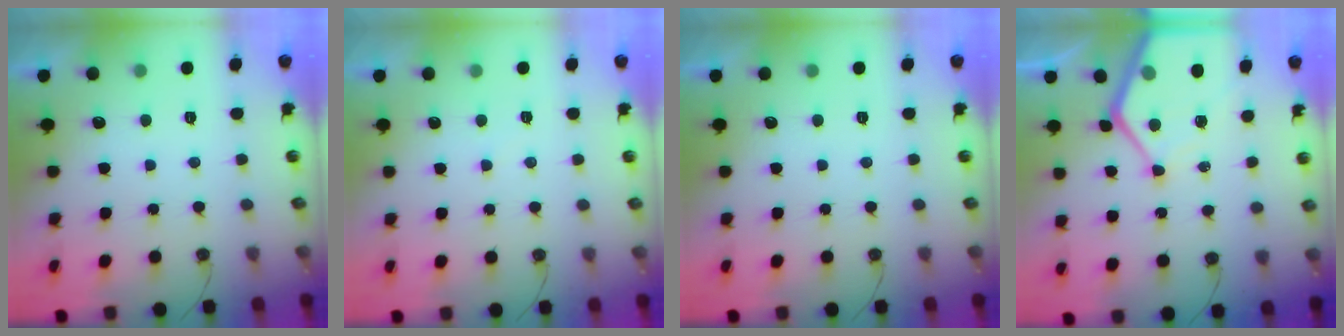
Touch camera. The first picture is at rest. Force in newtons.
{"total": 3.6, "press": 3.6, "slide": 0.5}
{"total": 0.0}
{"total": 11.5, "press": 11.5, "slide": 1.0}